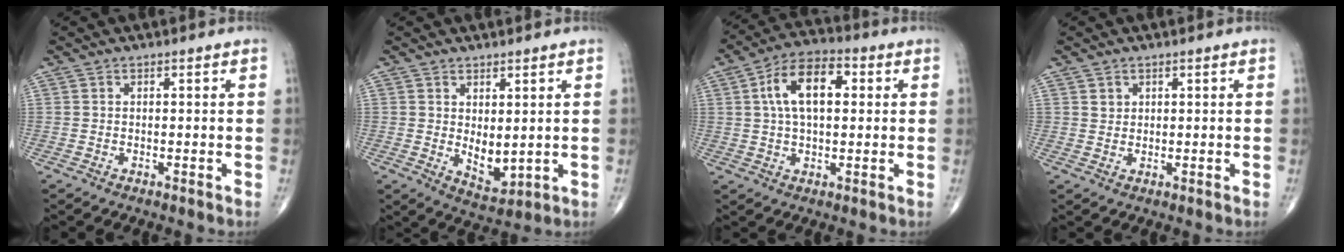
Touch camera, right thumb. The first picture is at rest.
{"total": 5.6, "force": [0.7, 3.0, 4.6], "torque": [-0.059, -0.021, 0.024]}
{"total": 11.4, "force": [2.3, 6.1, 9.4], "torque": [-0.158, 0.022, 0.034]}
{"total": 1.4, "force": [0.7, 1.2, 0.2], "torque": [0.009, -0.003, 0.010]}